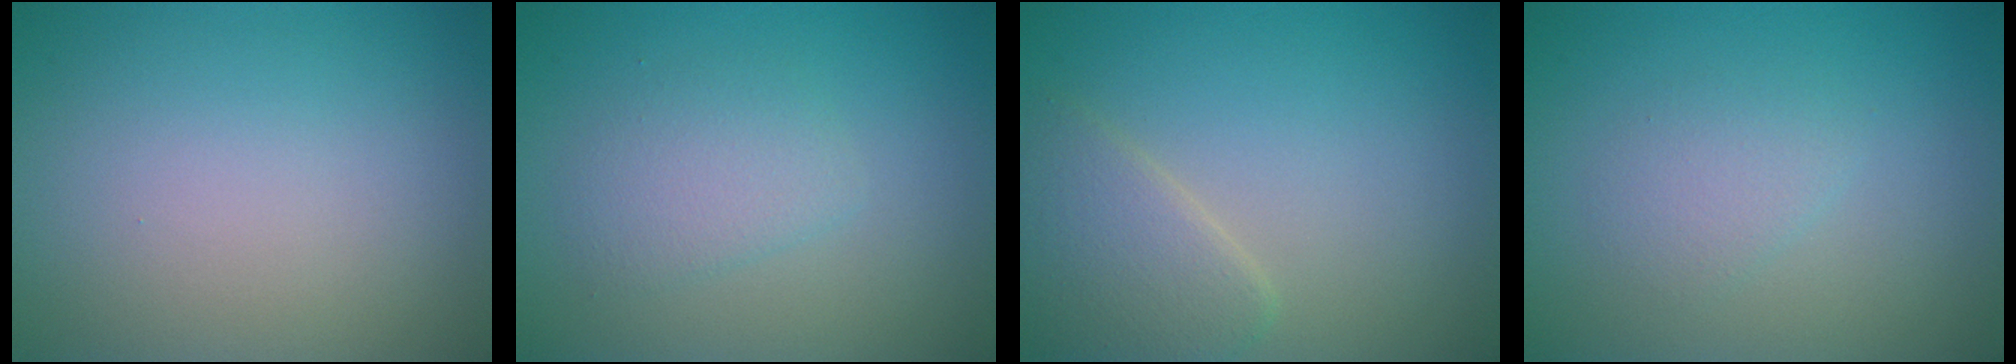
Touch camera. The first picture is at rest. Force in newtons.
{"total": 2.3, "press": 2.3, "slide": 0.0}
{"total": 3.3, "press": 3.3, "slide": 0.2}
{"total": 1.6, "press": 1.6, "slide": 0.1}